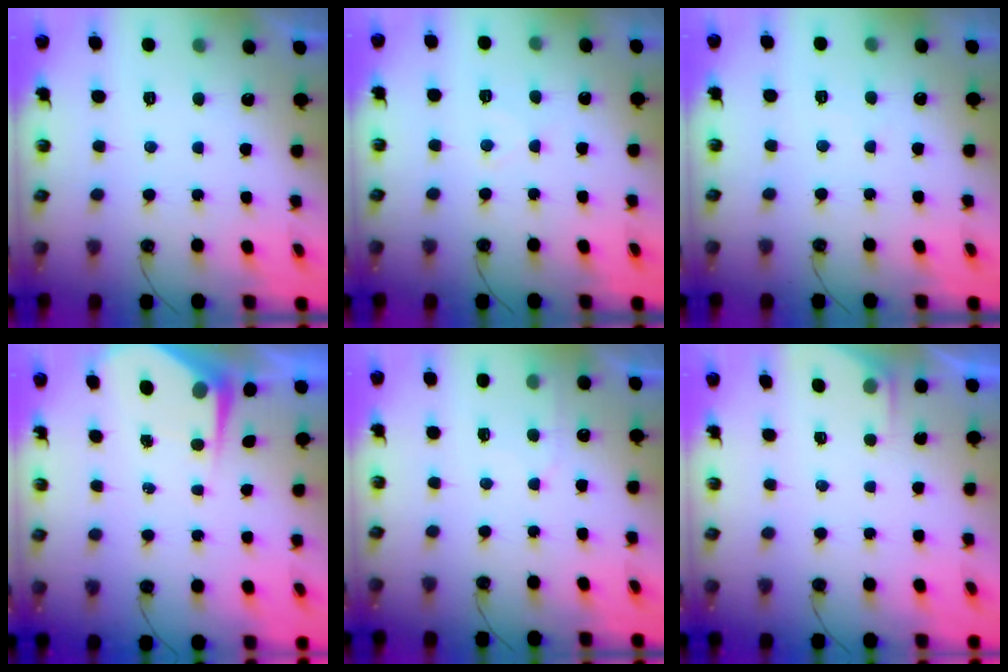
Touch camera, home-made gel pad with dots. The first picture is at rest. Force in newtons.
{"total": 5.5, "press": 5.4, "slide": 0.8}
{"total": 4.3, "press": 4.3, "slide": 0.7}
{"total": 4.8, "press": 4.8, "slide": 0.4}
{"total": 4.8, "press": 4.8, "slide": 0.3}
{"total": 1.4, "press": 1.3, "slide": 0.2}